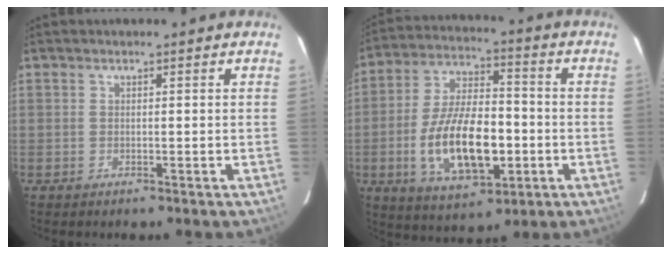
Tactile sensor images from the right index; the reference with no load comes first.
{"total": 17.4, "force": [-4.1, 7.9, 14.9], "torque": [-0.293, 0.001, -0.060]}